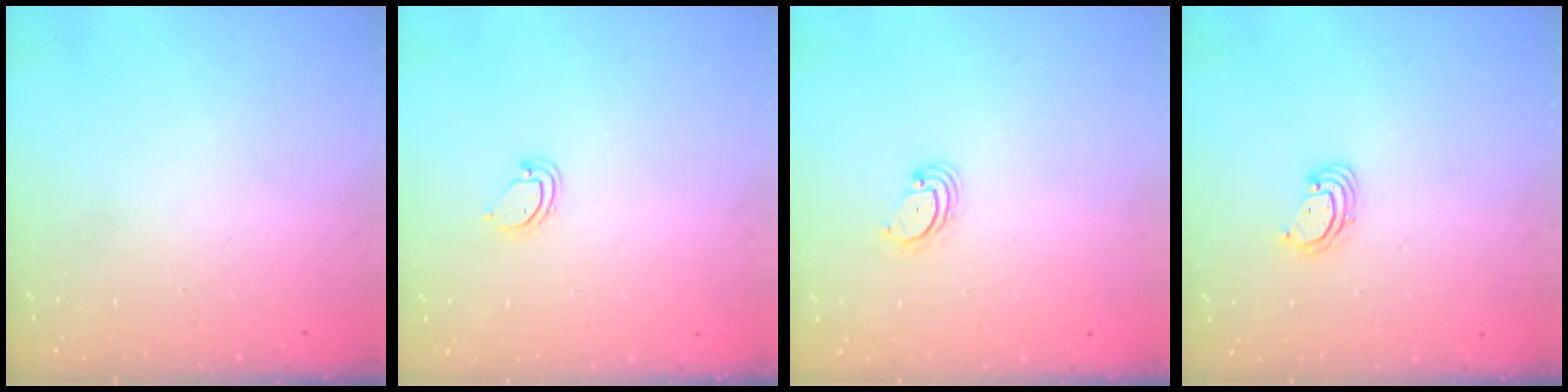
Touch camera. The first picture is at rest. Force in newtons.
{"total": 3.6, "press": 3.5, "slide": 0.4}
{"total": 2.7, "press": 2.7, "slide": 0.3}
{"total": 3.3, "press": 3.3, "slide": 0.2}